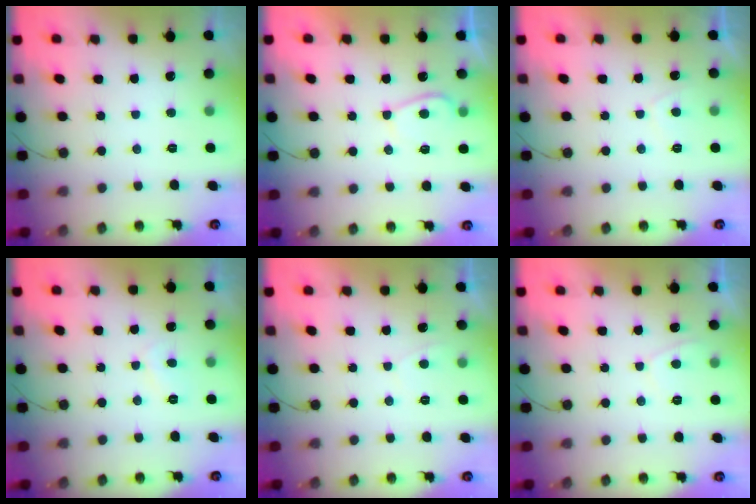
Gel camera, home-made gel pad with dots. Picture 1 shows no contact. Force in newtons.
{"total": 3.5, "press": 3.4, "slide": 0.8}
{"total": 2.8, "press": 2.7, "slide": 0.8}
{"total": 1.3, "press": 1.2, "slide": 0.6}
{"total": 0.7, "press": 0.5, "slide": 0.5}
{"total": 1.6, "press": 1.5, "slide": 0.6}